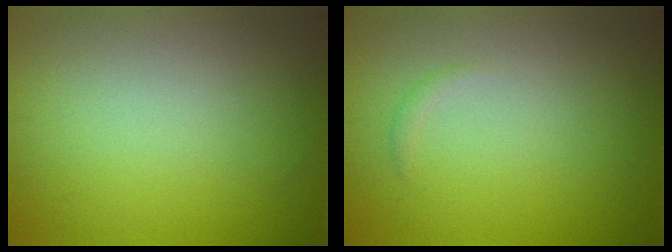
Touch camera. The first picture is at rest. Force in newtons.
{"total": 0.5, "press": 0.5, "slide": 0.0}